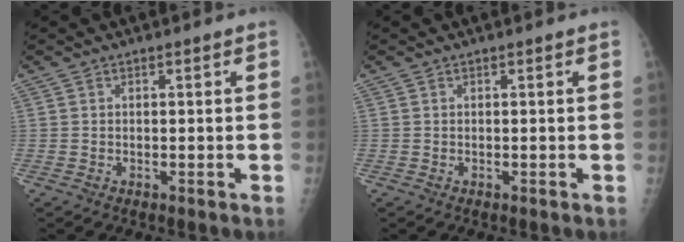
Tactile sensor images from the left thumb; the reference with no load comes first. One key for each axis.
{"total": 0.0}